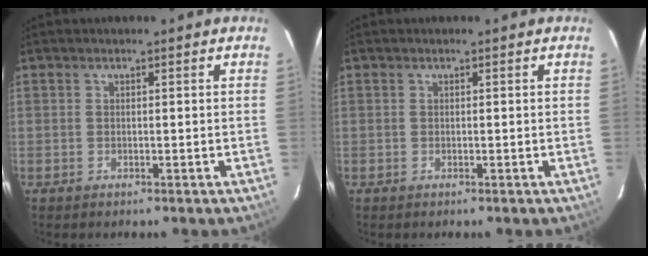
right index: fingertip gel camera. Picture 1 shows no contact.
{"total": 0.0}